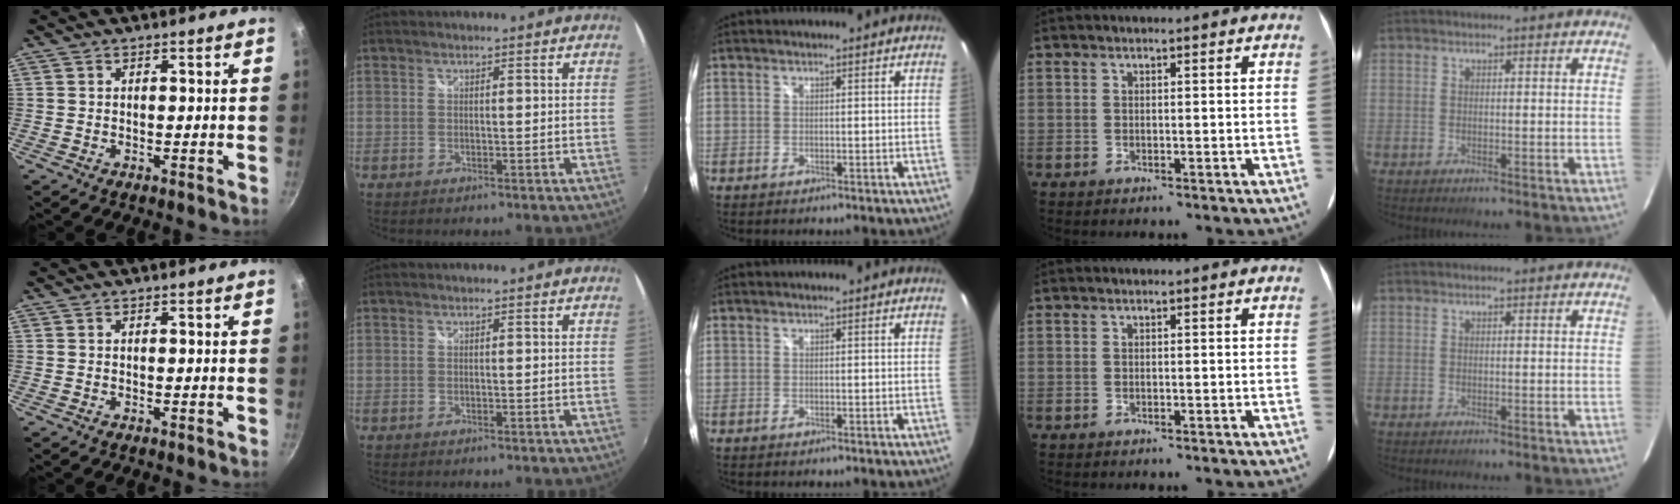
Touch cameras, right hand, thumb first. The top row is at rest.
{}